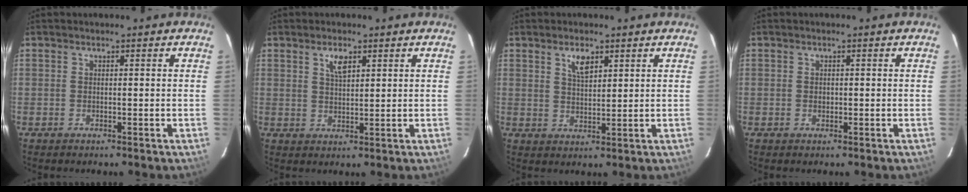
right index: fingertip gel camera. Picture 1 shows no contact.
{"total": 3.5, "force": [1.9, 1.5, 2.6], "torque": [-0.044, 0.003, 0.036]}
{"total": 4.1, "force": [2.3, 1.8, 2.8], "torque": [-0.048, 0.002, 0.043]}
{"total": 0.9, "force": [0.0, 0.8, 0.4], "torque": [-0.006, 0.001, 0.001]}